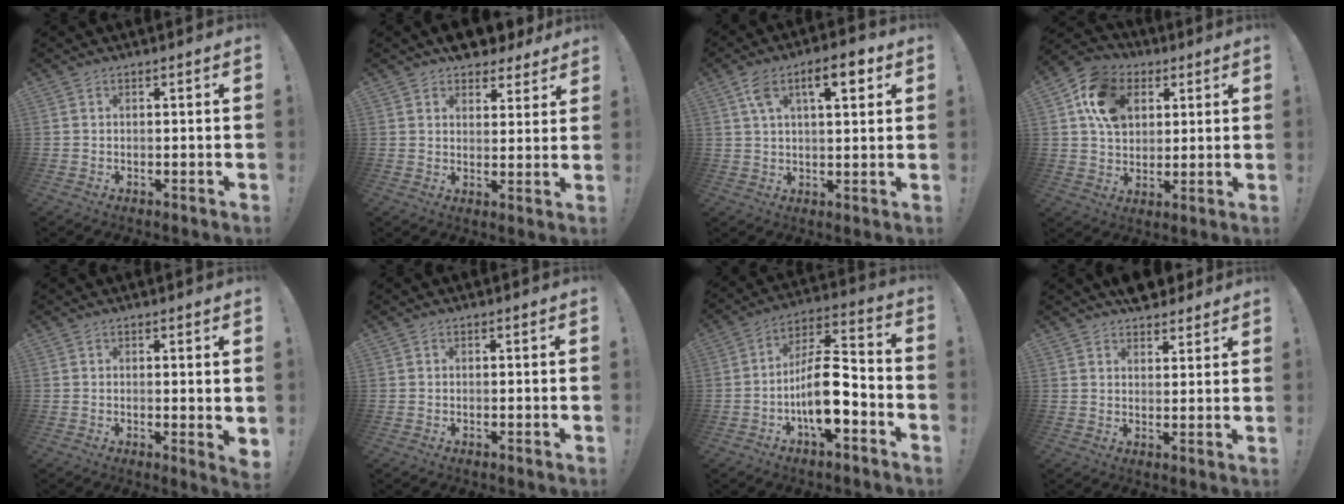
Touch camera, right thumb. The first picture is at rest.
{"total": 7.1, "force": [6.0, 3.5, 1.4], "torque": [-0.017, -0.044, 0.113]}
{"total": 10.3, "force": [4.6, 4.3, 8.2], "torque": [-0.115, -0.005, 0.073]}
{"total": 14.5, "force": [5.2, 11.2, 7.6], "torque": [-0.109, -0.011, 0.103]}
{"total": 2.6, "force": [0.9, 0.5, 2.4], "torque": [-0.026, -0.005, 0.014]}
{"total": 0.0}
{"total": 14.8, "force": [-4.8, 6.2, 12.6], "torque": [-0.230, 0.027, -0.076]}
{"total": 5.7, "force": [4.8, 2.9, 1.0], "torque": [0.000, -0.031, 0.087]}